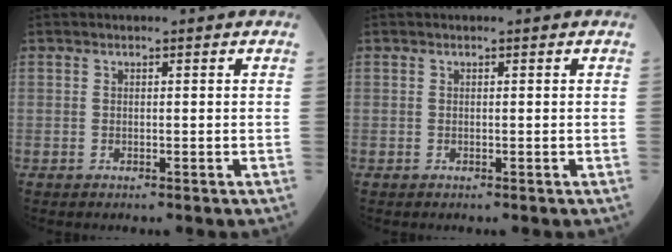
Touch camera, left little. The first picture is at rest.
{"total": 0.0}